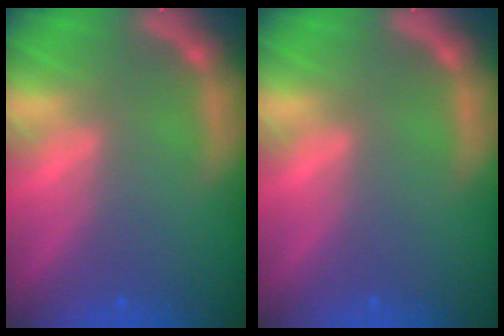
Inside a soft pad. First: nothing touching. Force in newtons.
{"total": 0.0}